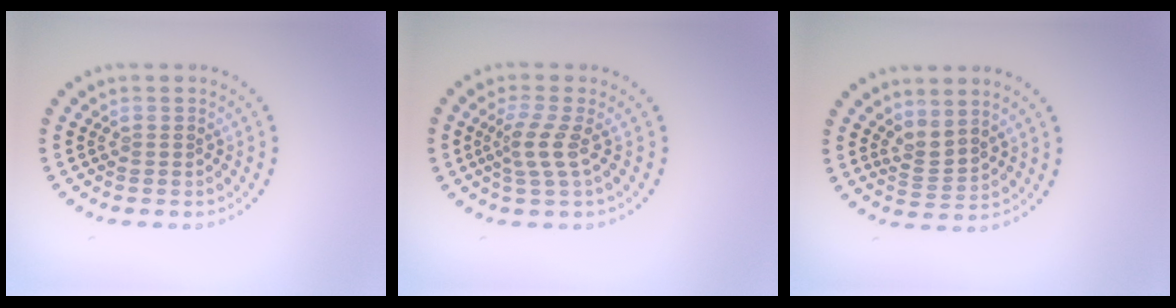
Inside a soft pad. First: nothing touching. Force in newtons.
{"total": 2.2, "press": 1.5, "slide": 1.7}
{"total": 2.2, "press": 1.5, "slide": 1.6}